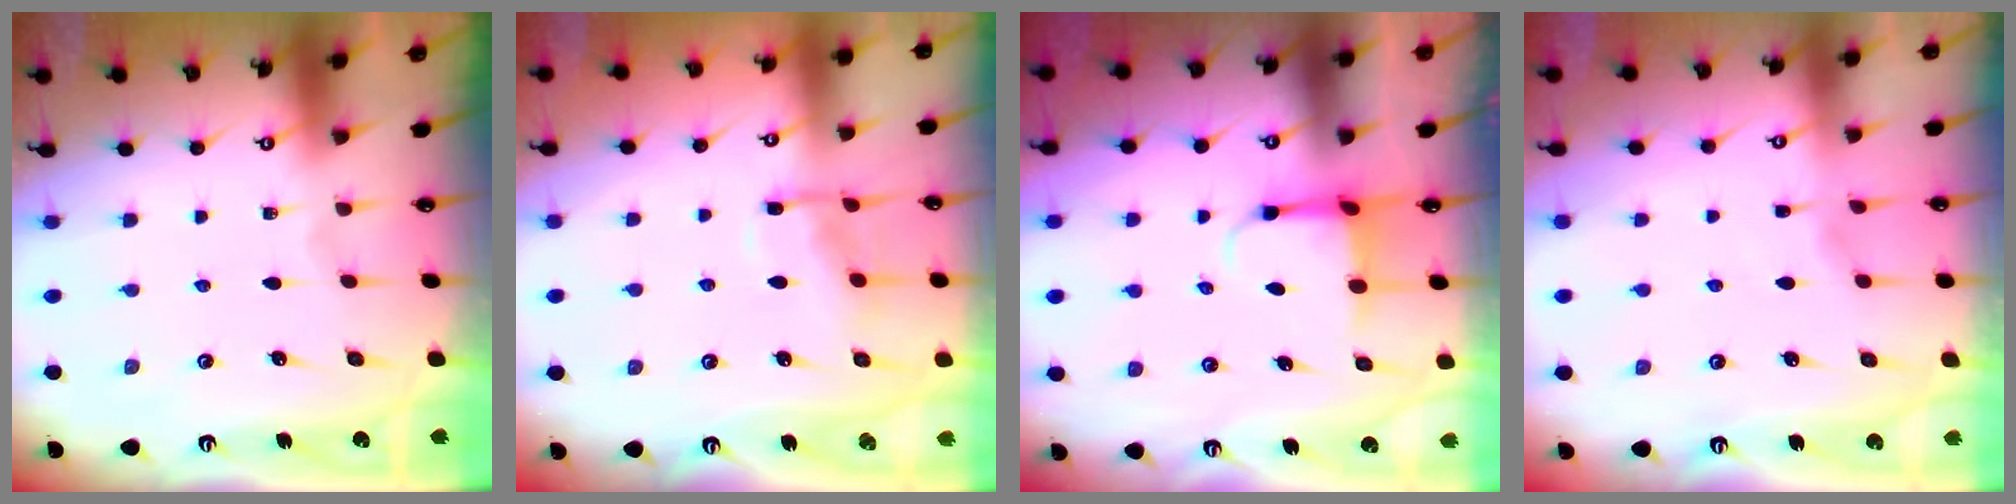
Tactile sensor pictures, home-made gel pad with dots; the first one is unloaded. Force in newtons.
{"total": 7.6, "press": 7.6, "slide": 0.3}
{"total": 3.7, "press": 3.3, "slide": 1.6}
{"total": 1.5, "press": 1.5, "slide": 0.4}